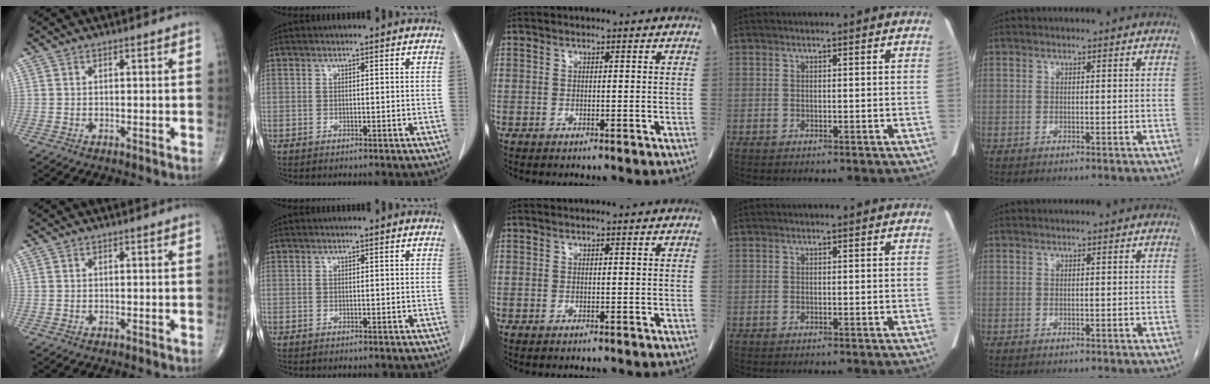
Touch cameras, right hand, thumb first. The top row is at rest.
{}